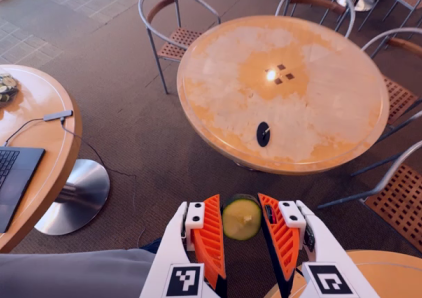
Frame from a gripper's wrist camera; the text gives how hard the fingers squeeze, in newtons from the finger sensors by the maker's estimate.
{"total": 8.3, "left": 8.2, "right": 8.5}